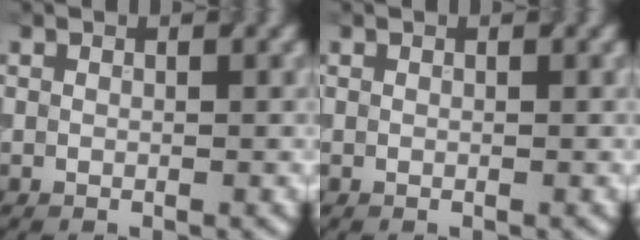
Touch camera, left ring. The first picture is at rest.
{"total": 0.0}